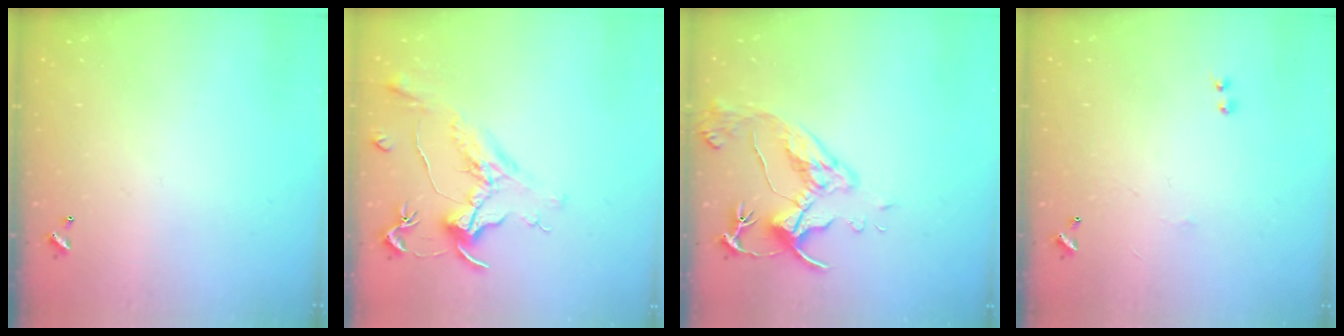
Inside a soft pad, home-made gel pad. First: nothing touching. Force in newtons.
{"total": 1.5, "press": 1.2, "slide": 0.9}
{"total": 6.6, "press": 6.5, "slide": 1.2}
{"total": 0.9, "press": 0.8, "slide": 0.5}